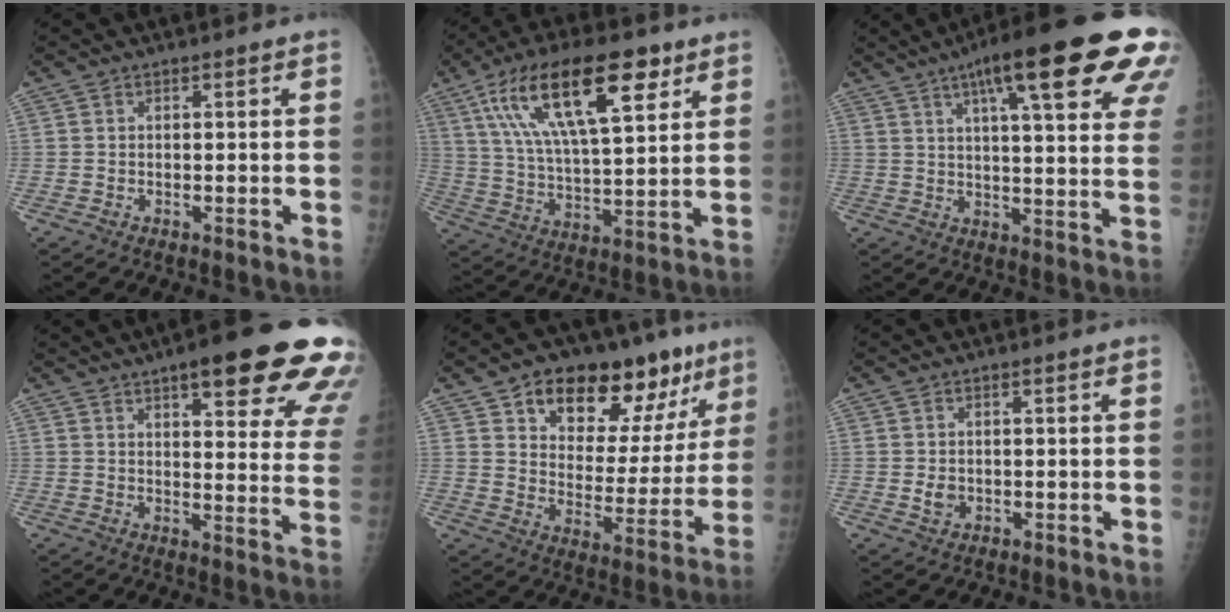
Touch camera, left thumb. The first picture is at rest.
{"total": 21.0, "force": [10.3, 7.9, 16.5], "torque": [-0.272, -0.016, 0.182]}
{"total": 25.4, "force": [13.9, 5.0, 20.7], "torque": [-0.263, -0.018, 0.181]}
{"total": 23.4, "force": [14.4, 5.7, 17.5], "torque": [-0.180, -0.044, 0.172]}
{"total": 22.0, "force": [12.6, 11.3, 14.1], "torque": [-0.149, -0.039, 0.193]}
{"total": 2.1, "force": [-0.1, 1.8, 1.2], "torque": [-0.013, 0.000, 0.003]}